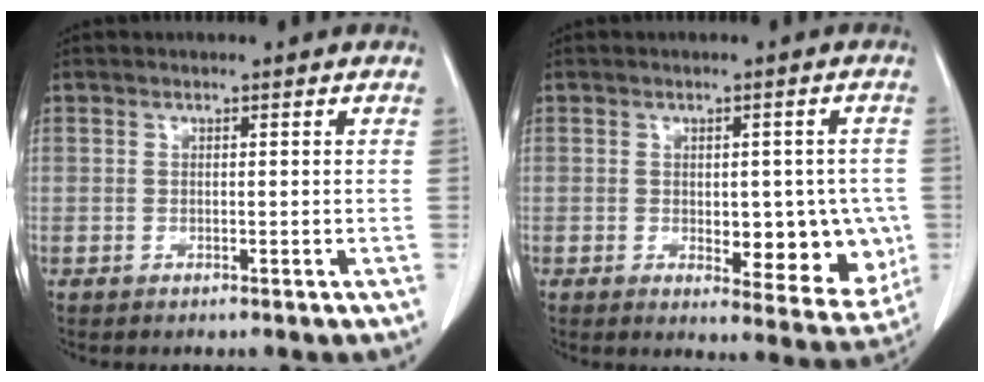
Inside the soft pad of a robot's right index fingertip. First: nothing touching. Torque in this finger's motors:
{"motor_torque": [0.66, -0.45, 0.14, 0.06]}